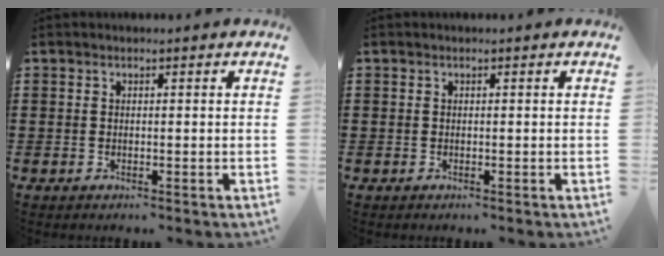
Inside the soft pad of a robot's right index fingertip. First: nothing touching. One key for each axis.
{"total": 0.0}